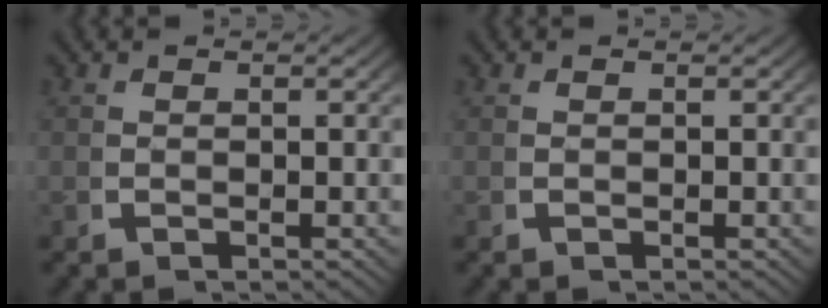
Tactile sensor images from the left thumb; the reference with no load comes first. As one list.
[{"total": 0.0}]